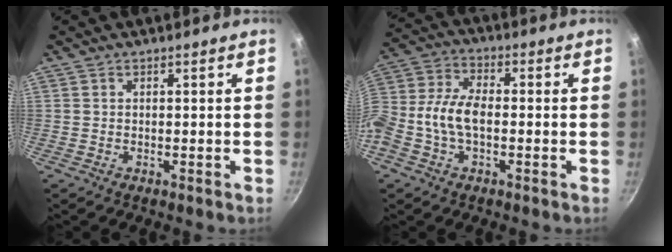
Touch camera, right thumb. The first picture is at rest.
{"total": 9.8, "force": [-1.5, 6.0, 7.6], "torque": [-0.157, 0.035, -0.044]}